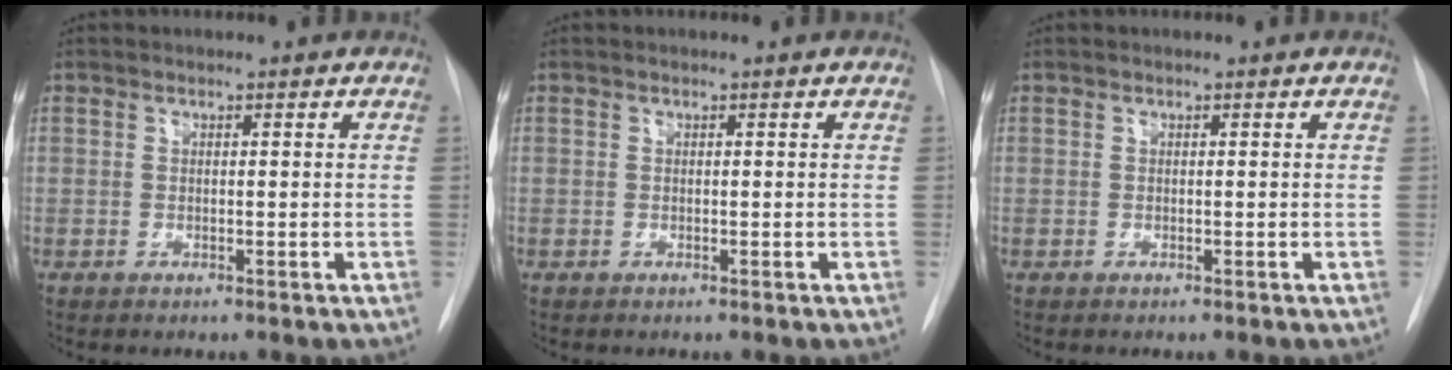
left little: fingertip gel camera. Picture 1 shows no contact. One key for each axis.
{"total": 0.0}
{"total": 0.0}